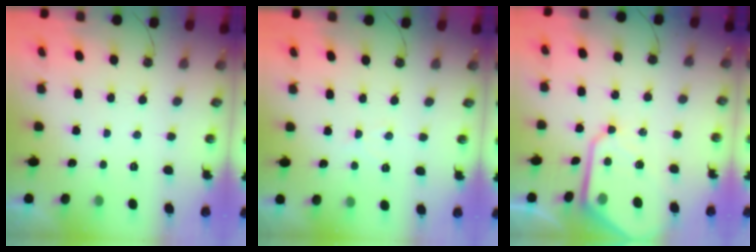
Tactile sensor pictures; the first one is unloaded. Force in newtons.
{"total": 4.1, "press": 4.1, "slide": 0.7}
{"total": 12.0, "press": 12.0, "slide": 1.1}